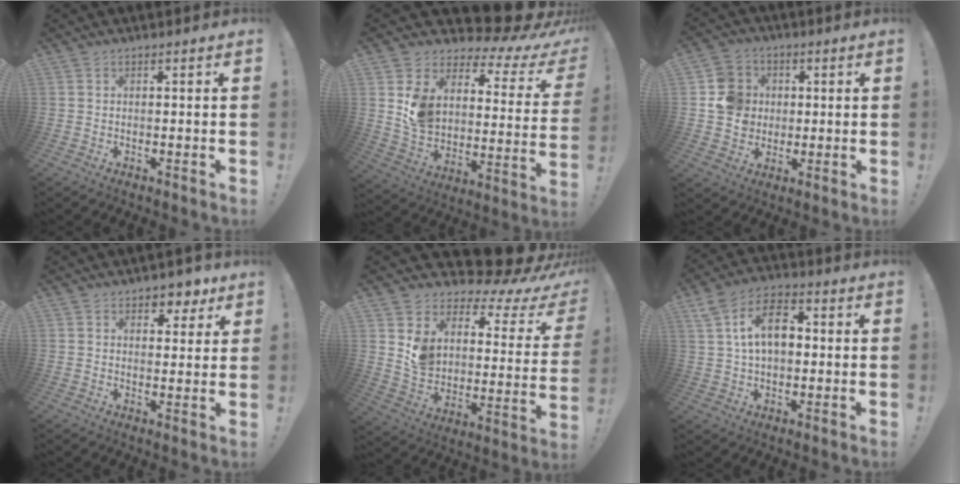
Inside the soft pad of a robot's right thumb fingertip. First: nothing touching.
{"total": 9.7, "force": [5.4, 5.3, 6.0], "torque": [-0.106, -0.062, 0.087]}
{"total": 10.9, "force": [1.1, 10.2, 3.5], "torque": [-0.045, 0.003, 0.028]}
{"total": 5.5, "force": [3.6, 3.8, 1.8], "torque": [-0.009, -0.025, 0.063]}
{"total": 9.2, "force": [6.7, 4.1, 4.8], "torque": [-0.083, -0.079, 0.105]}
{"total": 12.7, "force": [2.2, 8.1, 9.5], "torque": [-0.161, 0.015, 0.042]}